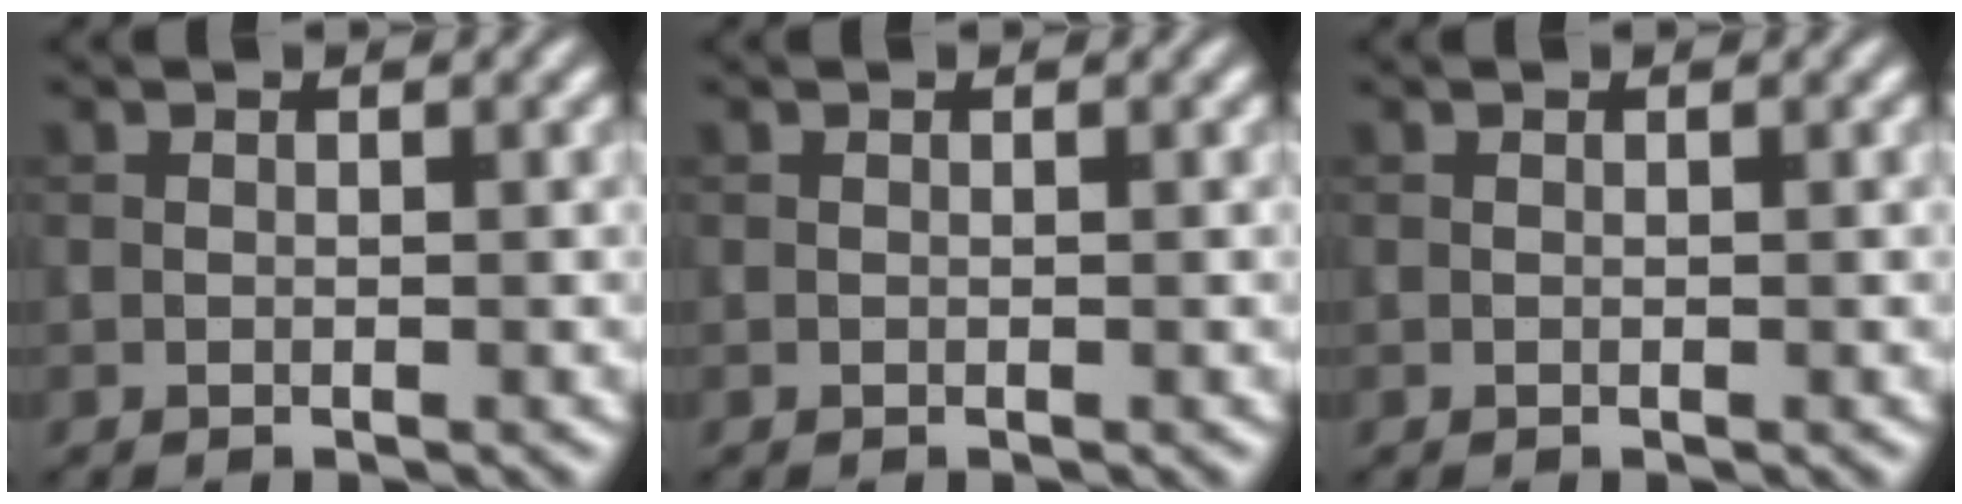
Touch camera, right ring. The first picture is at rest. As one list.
[{"total": 0.0}, {"total": 0.0}]